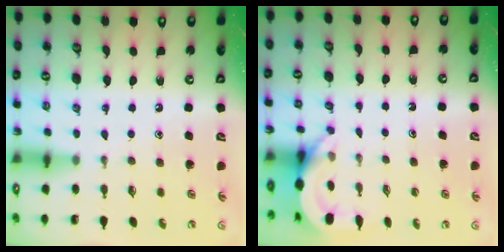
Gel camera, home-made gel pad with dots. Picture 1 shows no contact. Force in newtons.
{"total": 4.8, "press": 4.8, "slide": 0.2}